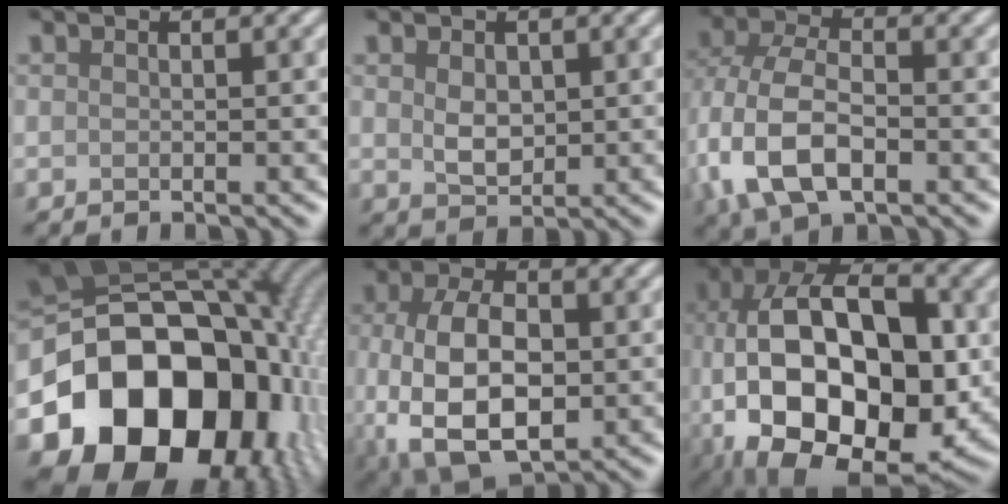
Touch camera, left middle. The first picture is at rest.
{"total": 2.4, "force": [0.5, 1.7, 1.7], "torque": [-0.034, -0.003, 0.014]}
{"total": 8.3, "force": [-2.4, 4.8, 6.3], "torque": [-0.151, -0.005, -0.057]}
{"total": 18.2, "force": [-5.6, 13.6, 10.7], "torque": [-0.167, -0.028, -0.087]}
{"total": 9.8, "force": [-1.7, 5.9, 7.7], "torque": [-0.170, -0.017, -0.030]}
{"total": 18.6, "force": [-2.7, 11.1, 14.7], "torque": [-0.247, -0.010, -0.035]}